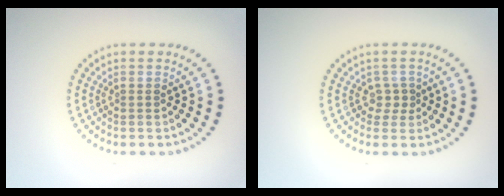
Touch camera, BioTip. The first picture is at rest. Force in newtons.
{"total": 1.4, "press": 1.1, "slide": 0.9}